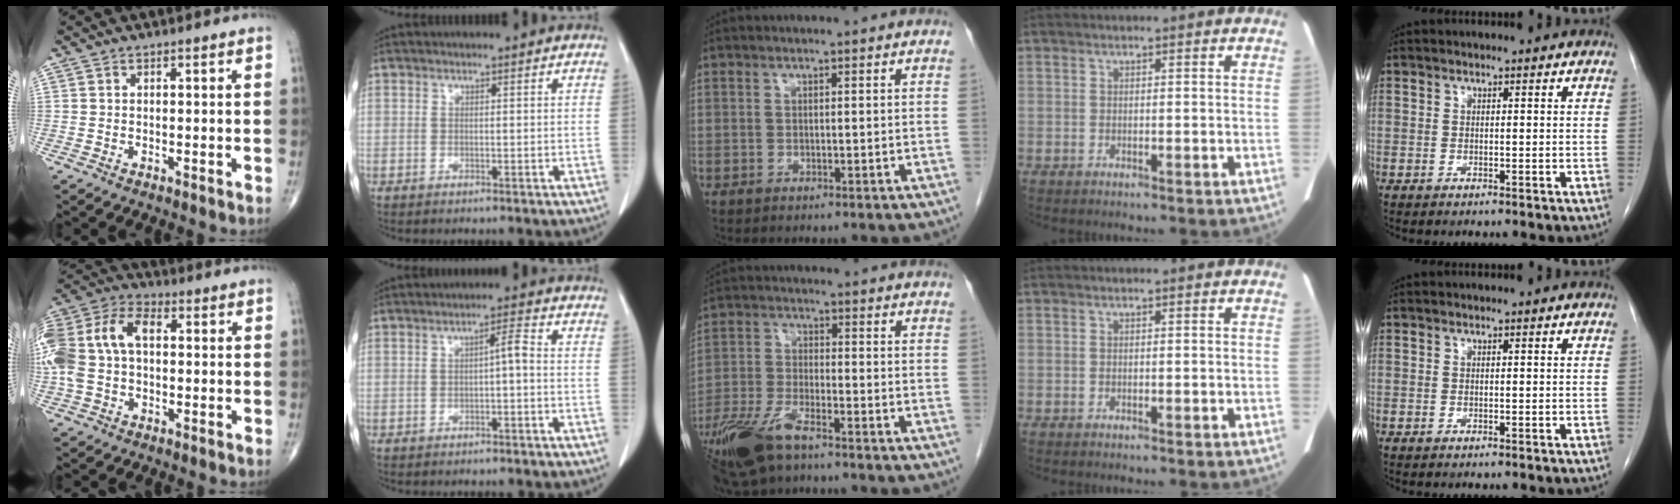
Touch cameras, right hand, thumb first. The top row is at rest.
{"thumb": {"total": 15.9, "force": [1.1, 10.1, 12.2], "torque": [-0.280, 0.043, 0.015]}, "index": {"total": 2.6, "force": [-0.5, 0.3, 2.5], "torque": [-0.037, 0.007, -0.009]}, "middle": {"total": 11.1, "force": [-7.9, 3.2, 7.1], "torque": [-0.148, -0.020, -0.151]}}